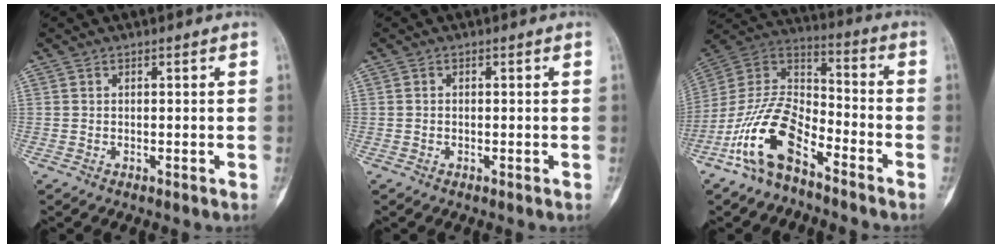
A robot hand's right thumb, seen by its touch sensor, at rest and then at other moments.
{"total": 0.6, "force": [0.0, 0.4, 0.4], "torque": [-0.011, 0.002, 0.000]}
{"total": 15.4, "force": [-9.1, 7.2, 10.2], "torque": [-0.186, 0.074, -0.182]}